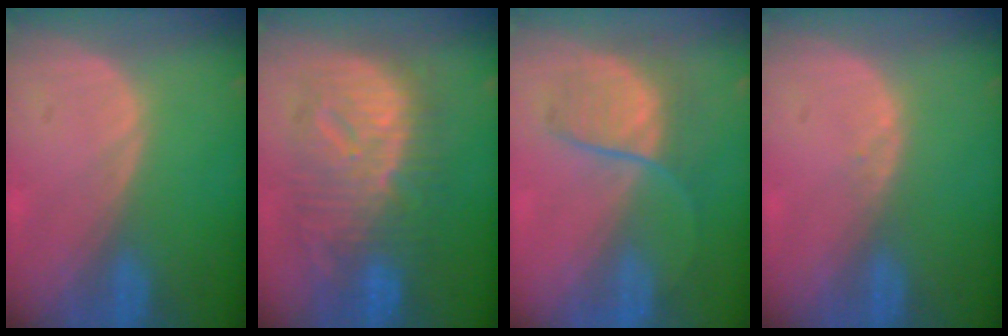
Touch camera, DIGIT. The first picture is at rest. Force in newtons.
{"total": 12.1, "press": 12.0, "slide": 1.2}
{"total": 6.6, "press": 6.5, "slide": 1.3}
{"total": 0.7, "press": 0.5, "slide": 0.5}